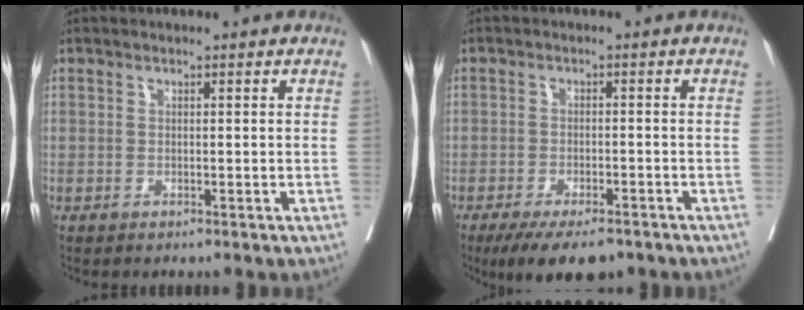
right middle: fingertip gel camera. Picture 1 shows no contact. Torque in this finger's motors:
{"motor_torque": [1.03, -1.11, -0.02, 0.00]}